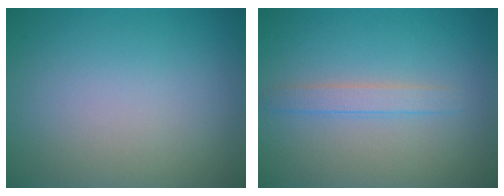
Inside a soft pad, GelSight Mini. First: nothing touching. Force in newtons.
{"total": 1.7, "press": 1.7, "slide": 0.1}